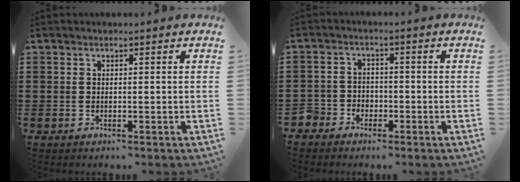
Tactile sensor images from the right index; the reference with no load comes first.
{"total": 2.9, "force": [-1.9, 2.1, 0.2], "torque": [-0.017, 0.004, -0.043]}